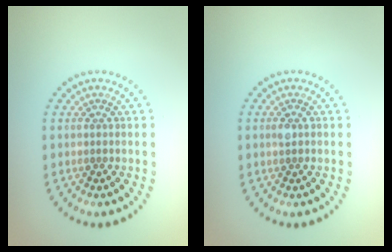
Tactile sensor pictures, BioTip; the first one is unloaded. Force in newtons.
{"total": 0.8, "press": 0.7, "slide": 0.3}